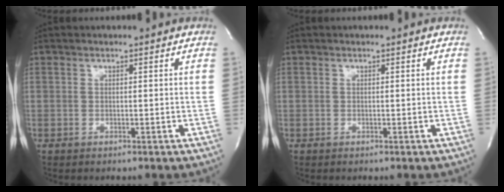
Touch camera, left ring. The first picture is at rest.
{"total": 0.0}